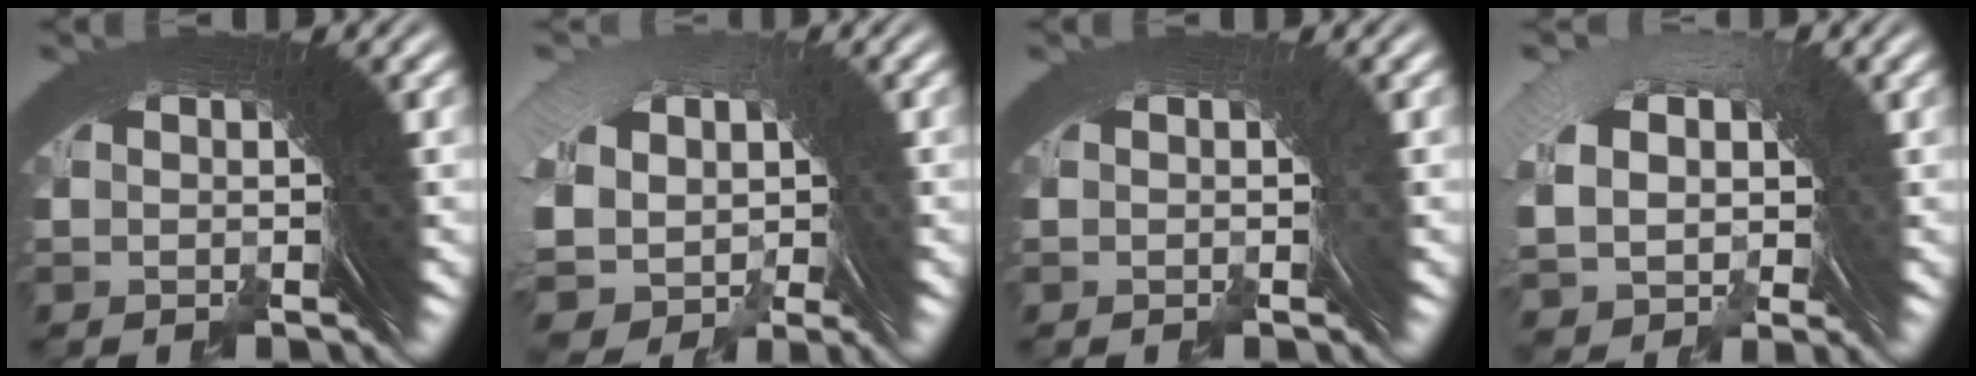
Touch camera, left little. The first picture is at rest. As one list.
[{"total": 10.4, "force": [-4.3, 8.5, 4.3], "torque": [-0.138, -0.053, -0.057]}, {"total": 0.8, "force": [-0.7, -0.4, 0.0], "torque": [0.004, 0.006, -0.011]}, {"total": 6.3, "force": [-0.4, 5.0, 3.7], "torque": [-0.100, -0.024, 0.005]}]